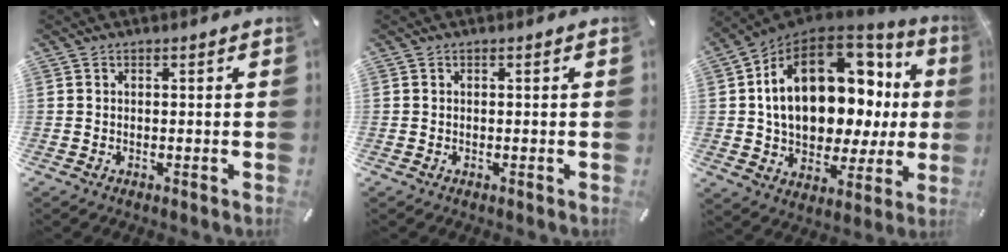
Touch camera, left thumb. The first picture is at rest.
{"total": 0.0}
{"total": 22.7, "force": [5.6, 14.3, 16.7], "torque": [-0.277, -0.028, 0.098]}